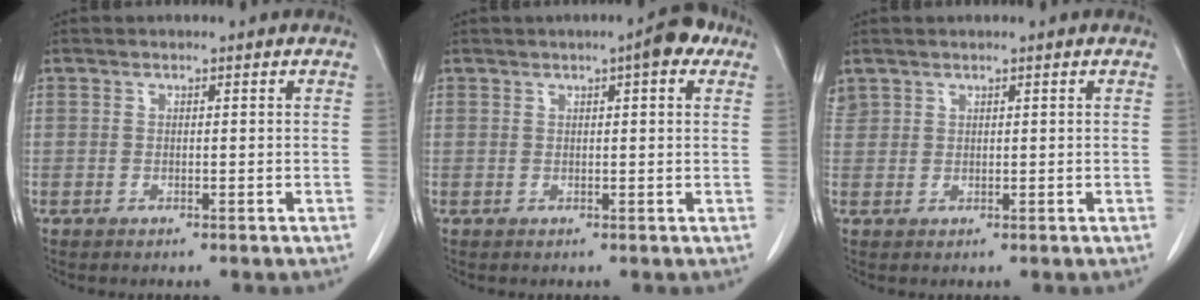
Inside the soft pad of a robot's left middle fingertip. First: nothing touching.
{"total": 4.6, "force": [2.5, 1.0, 3.7], "torque": [-0.050, 0.010, 0.027]}
{"total": 1.5, "force": [1.3, 0.8, 0.0], "torque": [-0.004, 0.011, 0.028]}